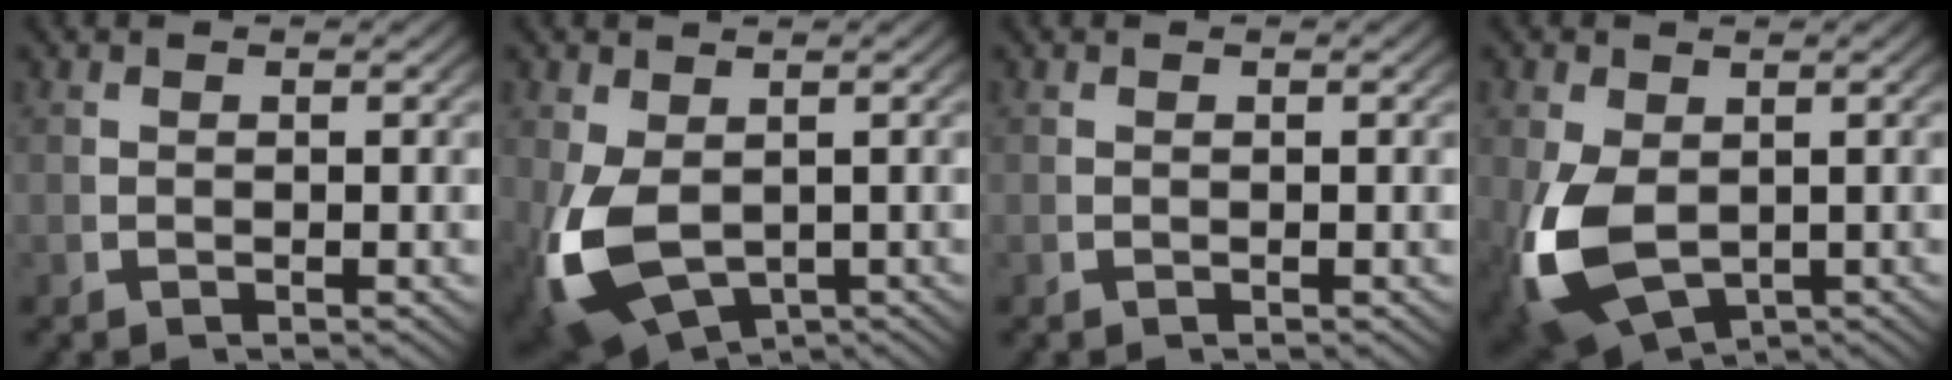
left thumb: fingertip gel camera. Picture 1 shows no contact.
{"total": 7.7, "force": [-1.7, 5.2, 5.3], "torque": [-0.139, -0.041, -0.004]}
{"total": 0.0}
{"total": 8.4, "force": [-1.8, 5.8, 5.8], "torque": [-0.152, -0.047, -0.004]}